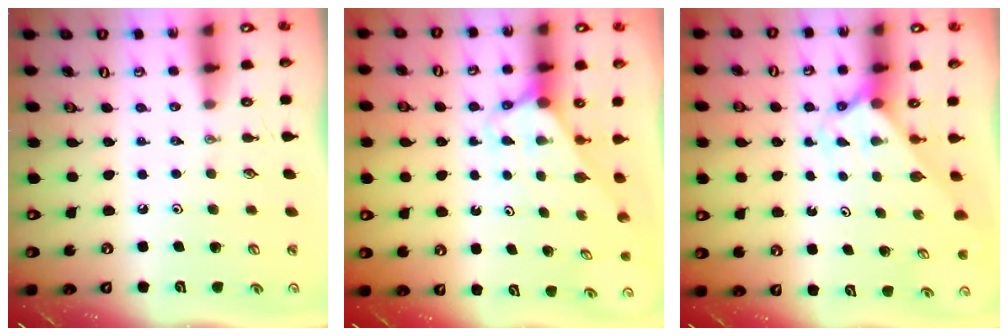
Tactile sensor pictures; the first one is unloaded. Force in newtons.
{"total": 2.5, "press": 2.5, "slide": 0.2}
{"total": 2.1, "press": 2.1, "slide": 0.1}